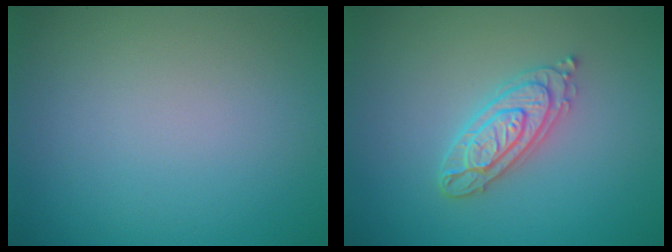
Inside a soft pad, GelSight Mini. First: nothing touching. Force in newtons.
{"total": 3.0, "press": 2.9, "slide": 0.6}